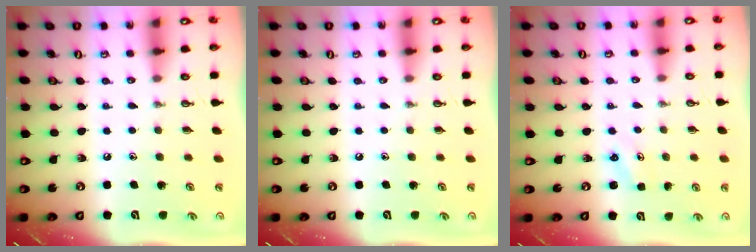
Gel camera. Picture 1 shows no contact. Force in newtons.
{"total": 0.0}
{"total": 2.5, "press": 2.5, "slide": 0.3}